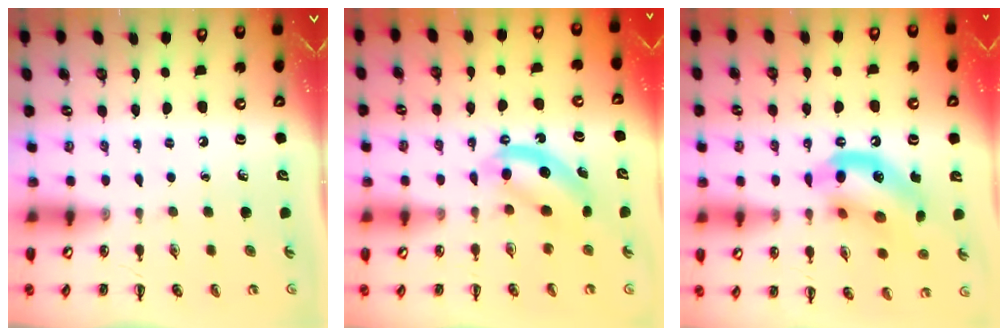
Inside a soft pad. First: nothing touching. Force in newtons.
{"total": 7.0, "press": 6.9, "slide": 1.2}
{"total": 14.7, "press": 14.5, "slide": 2.1}